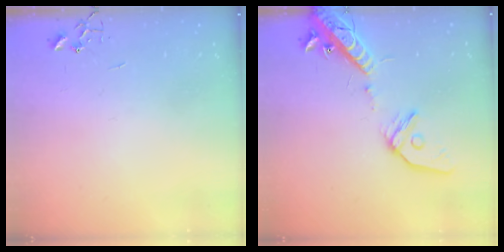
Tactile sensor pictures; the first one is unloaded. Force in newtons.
{"total": 16.7, "press": 16.3, "slide": 3.5}